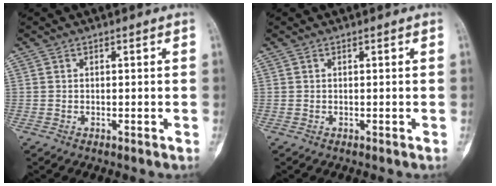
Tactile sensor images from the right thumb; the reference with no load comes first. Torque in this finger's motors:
{"motor_torque": [-0.02, -0.02, 0.05, 0.06, 0.01]}